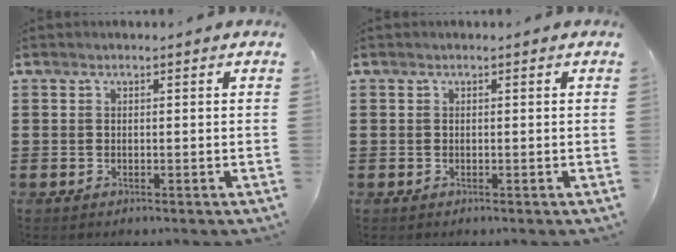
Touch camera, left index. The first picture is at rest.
{"total": 0.0}